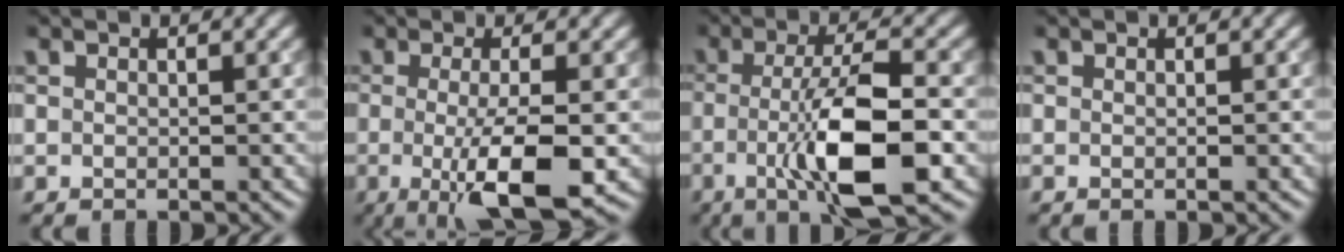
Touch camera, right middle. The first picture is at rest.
{"total": 7.0, "force": [-1.4, 1.7, 6.6], "torque": [-0.105, -0.015, -0.021]}
{"total": 8.9, "force": [-2.2, 2.3, 8.4], "torque": [-0.141, 0.001, -0.042]}
{"total": 0.0}